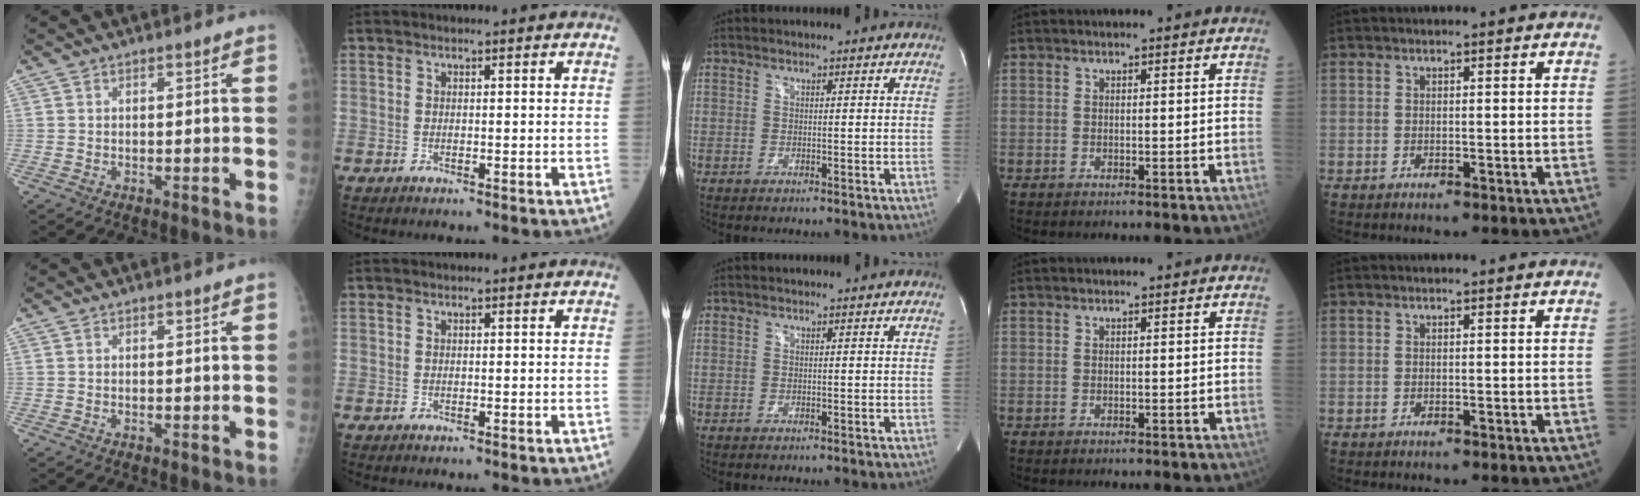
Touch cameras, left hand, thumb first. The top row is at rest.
{}